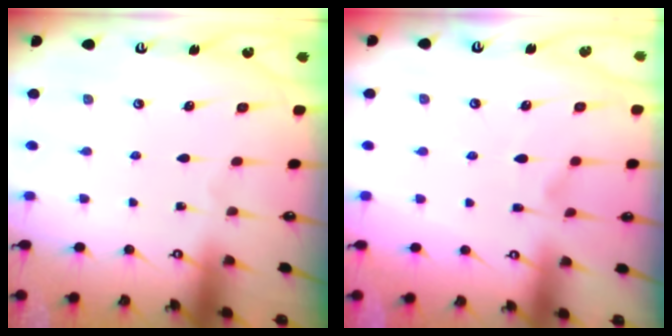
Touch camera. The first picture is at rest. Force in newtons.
{"total": 2.5, "press": 2.1, "slide": 1.3}